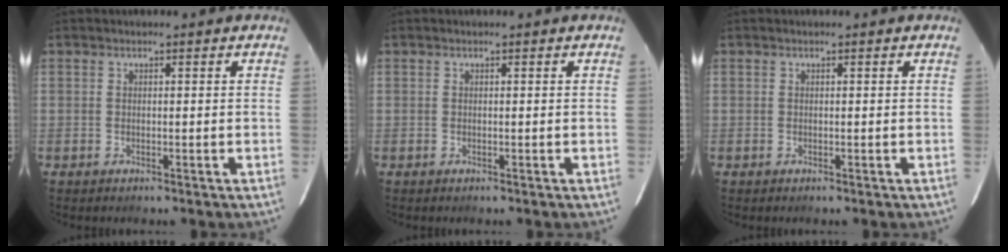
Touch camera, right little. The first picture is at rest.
{"total": 0.0}
{"total": 0.0}